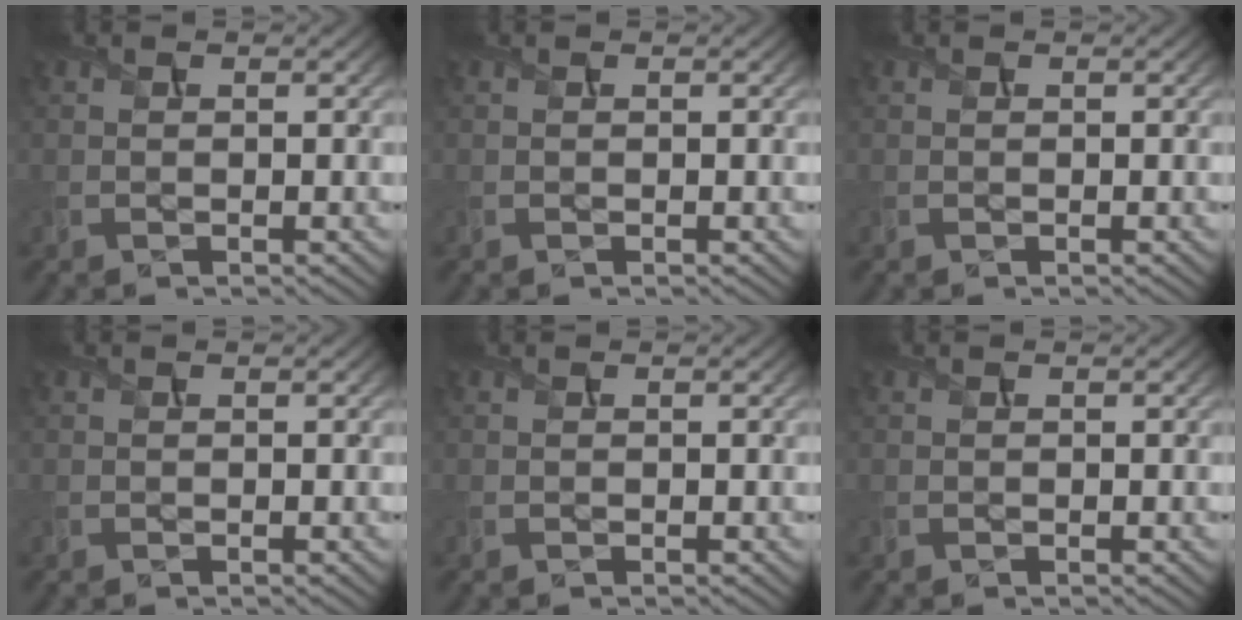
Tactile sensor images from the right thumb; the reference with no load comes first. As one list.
[{"total": 0.0}, {"total": 0.0}, {"total": 0.0}, {"total": 0.0}, {"total": 0.0}]